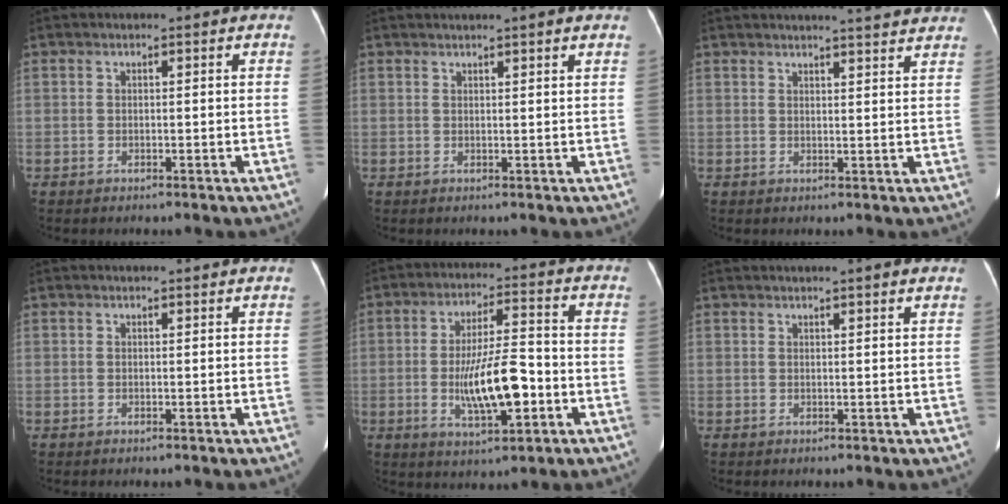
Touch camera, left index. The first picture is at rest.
{"total": 3.6, "force": [2.8, -0.1, 2.2], "torque": [-0.030, 0.022, 0.038]}
{"total": 11.0, "force": [10.1, 0.8, 4.4], "torque": [-0.052, 0.006, 0.105]}
{"total": 1.5, "force": [1.5, -0.2, 0.4], "torque": [-0.010, 0.009, 0.020]}
{"total": 10.4, "force": [-2.5, 2.5, 9.8], "torque": [-0.183, 0.001, -0.039]}
{"total": 3.8, "force": [3.1, 0.0, 2.2], "torque": [-0.028, 0.021, 0.039]}